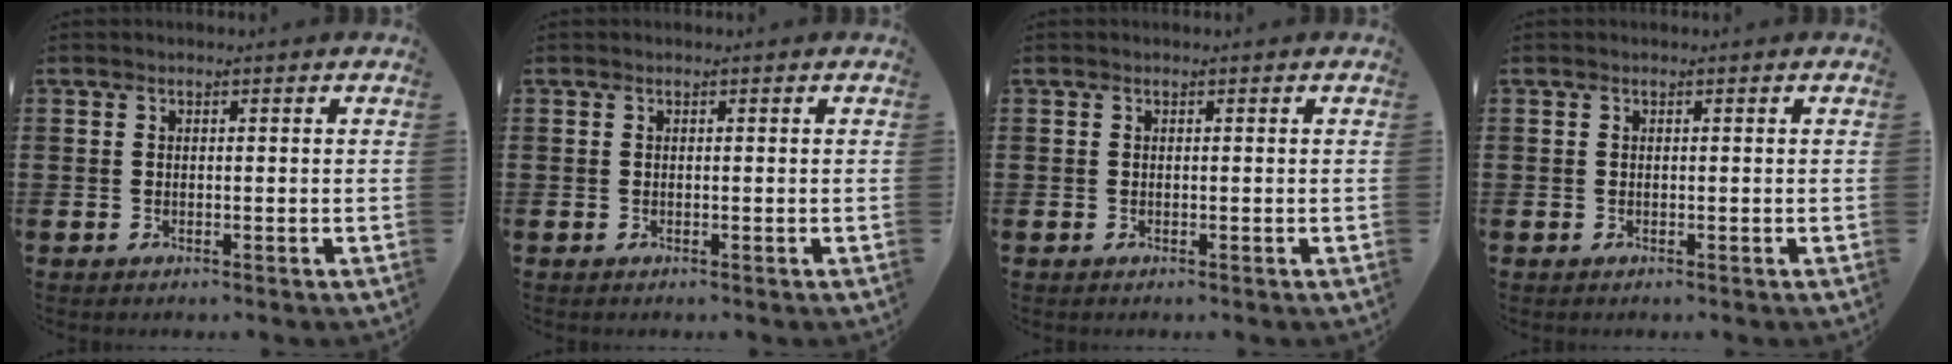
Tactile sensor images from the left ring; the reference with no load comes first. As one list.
[{"total": 0.0}, {"total": 0.0}, {"total": 0.0}]